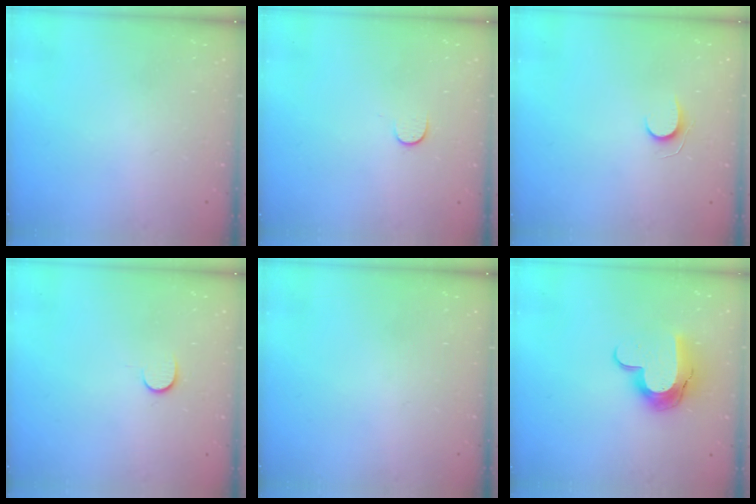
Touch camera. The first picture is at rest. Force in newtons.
{"total": 5.0, "press": 5.0, "slide": 0.5}
{"total": 5.4, "press": 5.4, "slide": 0.5}
{"total": 5.7, "press": 5.6, "slide": 0.7}
{"total": 0.0}
{"total": 11.9, "press": 11.9, "slide": 0.6}